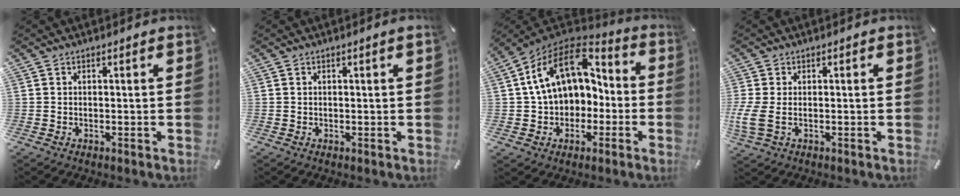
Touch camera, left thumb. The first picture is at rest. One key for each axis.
{"total": 0.7, "fx": 0.2, "fy": -0.1, "fz": 0.6, "tx": -0.011, "ty": 0.000, "tz": 0.004}
{"total": 15.8, "fx": 3.7, "fy": 12.0, "fz": 9.6, "tx": -0.177, "ty": -0.009, "tz": 0.070}
{"total": 5.0, "fx": -0.4, "fy": 2.9, "fz": 4.1, "tx": -0.096, "ty": -0.002, "tz": -0.008}